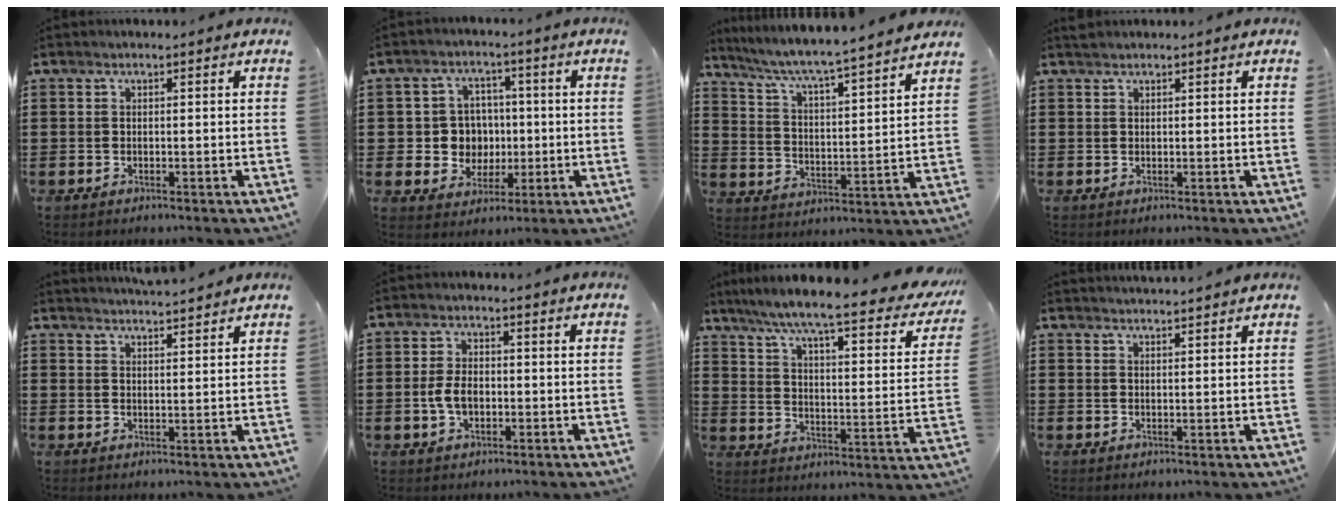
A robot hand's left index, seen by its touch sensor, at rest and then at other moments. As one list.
[{"total": 6.3, "force": [0.1, 6.0, 1.7], "torque": [-0.052, 0.013, 0.003]}, {"total": 5.2, "force": [4.7, -0.6, 2.1], "torque": [-0.064, -0.041, 0.070]}, {"total": 0.8, "force": [0.8, 0.2, 0.1], "torque": [-0.005, 0.001, 0.015]}, {"total": 3.2, "force": [3.2, -0.4, 0.1], "torque": [-0.012, -0.012, 0.059]}, {"total": 4.5, "force": [-0.8, 2.6, 3.5], "torque": [-0.087, -0.002, -0.021]}, {"total": 7.6, "force": [6.2, -0.3, 4.3], "torque": [-0.102, -0.053, 0.096]}, {"total": 2.0, "force": [2.0, -0.3, -0.1], "torque": [-0.004, -0.004, 0.039]}]